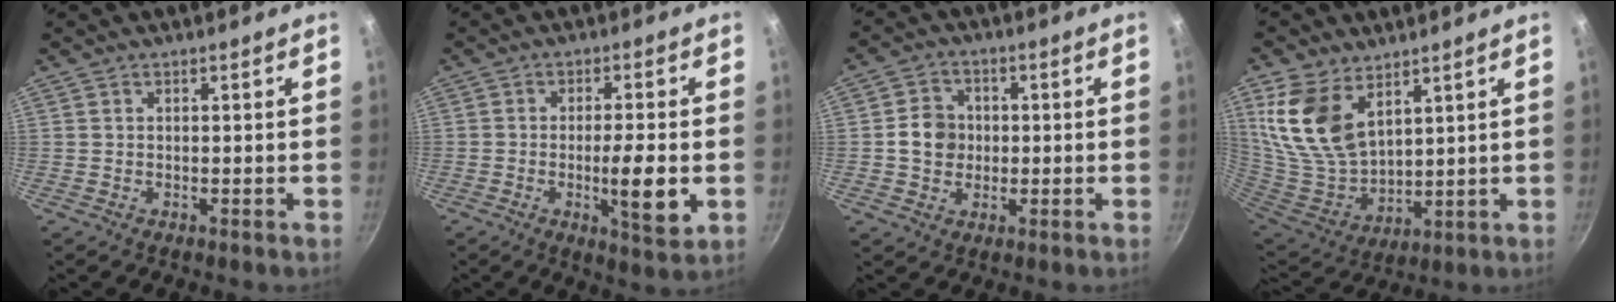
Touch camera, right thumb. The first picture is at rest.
{"total": 8.5, "force": [-1.8, 1.7, 8.1], "torque": [-0.128, 0.001, -0.026]}
{"total": 6.4, "force": [-0.1, 5.7, 2.9], "torque": [-0.022, 0.010, -0.010]}
{"total": 15.7, "force": [7.8, 9.1, 10.0], "torque": [-0.195, -0.049, 0.170]}